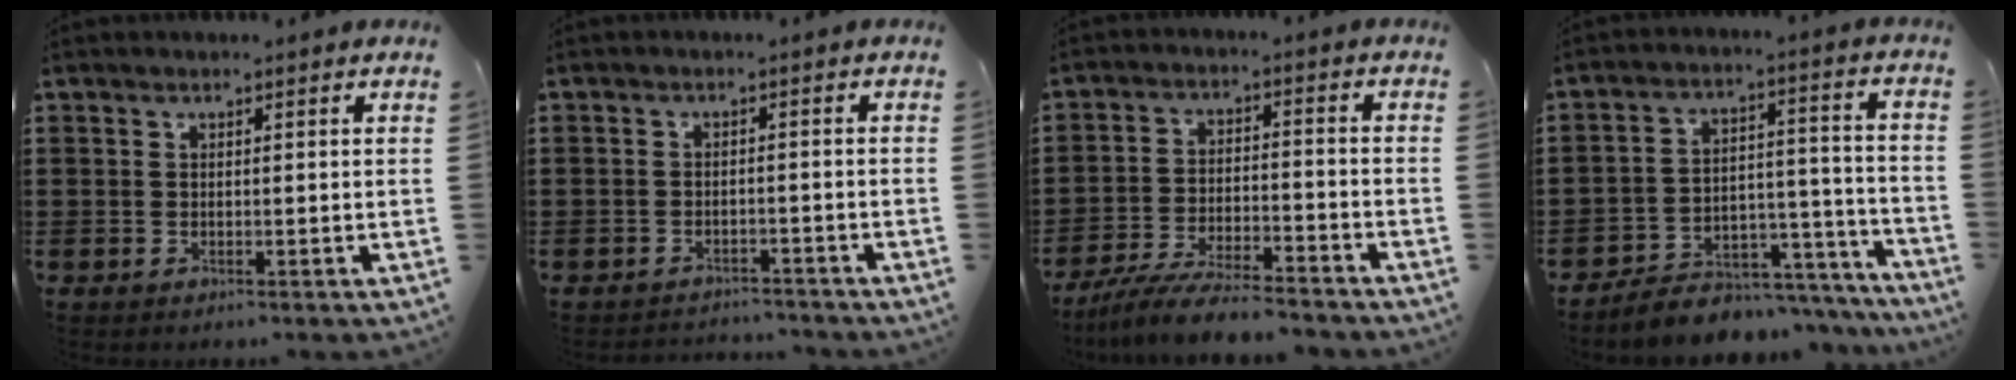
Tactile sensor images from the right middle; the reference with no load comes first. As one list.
[{"total": 2.2, "force": [-2.2, 0.3, -0.3], "torque": [-0.002, 0.002, -0.050]}, {"total": 7.6, "force": [-7.0, 0.6, 2.8], "torque": [-0.056, 0.004, -0.135]}, {"total": 5.7, "force": [-5.3, 1.8, 0.7], "torque": [-0.011, 0.014, -0.104]}]